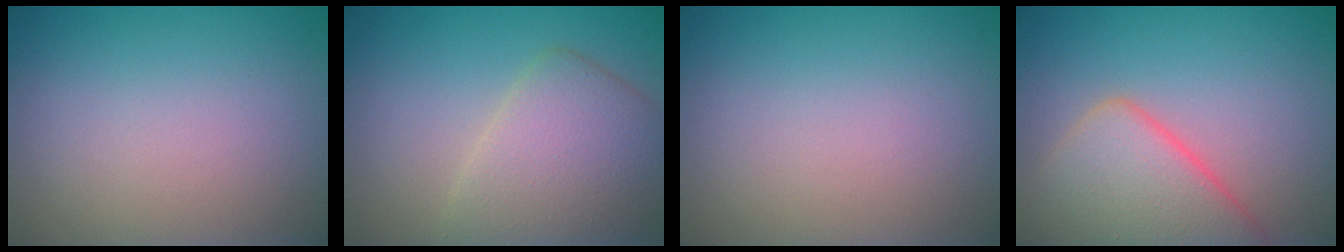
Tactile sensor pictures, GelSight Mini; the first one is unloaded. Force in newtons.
{"total": 4.8, "press": 4.8, "slide": 0.3}
{"total": 0.0}
{"total": 6.1, "press": 6.1, "slide": 0.3}